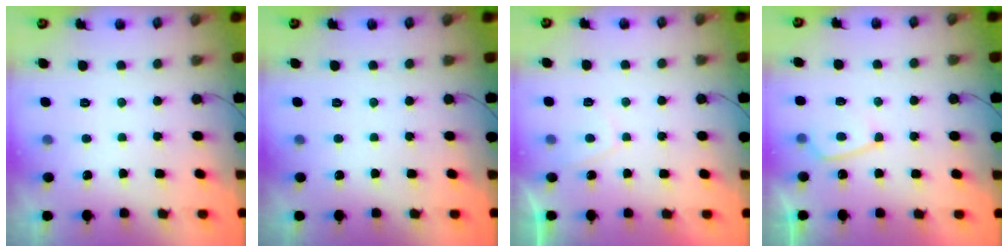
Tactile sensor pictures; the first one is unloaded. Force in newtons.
{"total": 0.0}
{"total": 1.9, "press": 1.9, "slide": 0.6}
{"total": 4.8, "press": 4.8, "slide": 0.6}